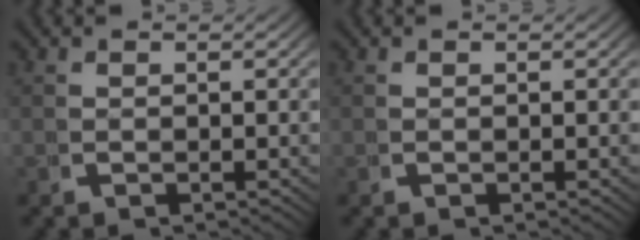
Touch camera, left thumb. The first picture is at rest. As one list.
[{"total": 0.0}]